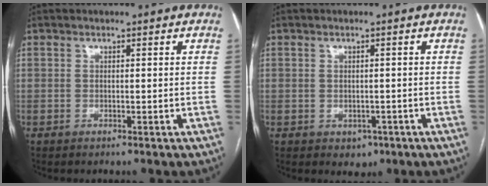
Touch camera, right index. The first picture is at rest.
{"total": 2.5, "force": [-0.9, 2.0, 1.0], "torque": [-0.008, 0.002, -0.002]}